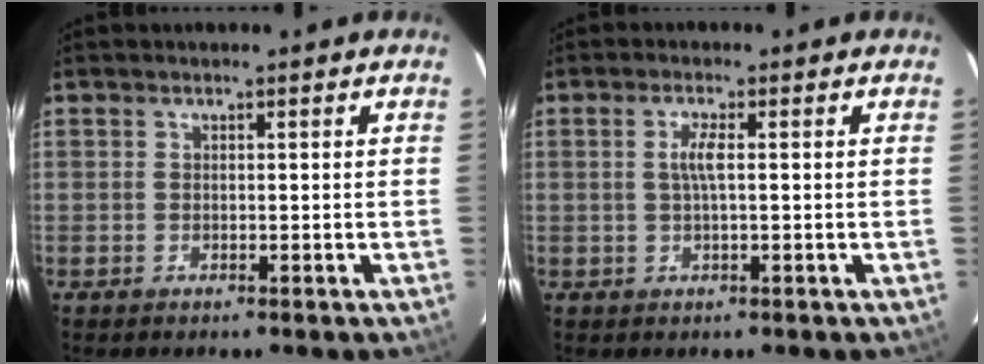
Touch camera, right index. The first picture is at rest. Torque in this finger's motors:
{"motor_torque": [0.23, 0.03, 0.09, 0.07]}